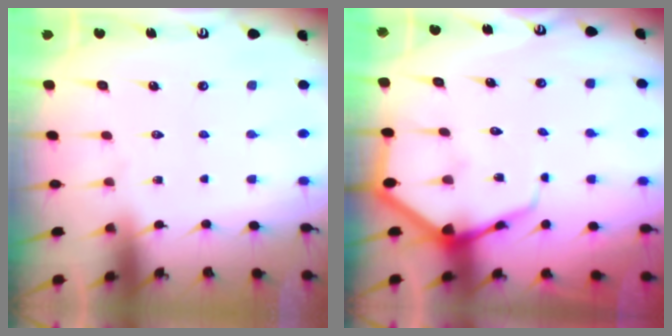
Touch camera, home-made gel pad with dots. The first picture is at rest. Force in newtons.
{"total": 6.3, "press": 6.3, "slide": 0.6}